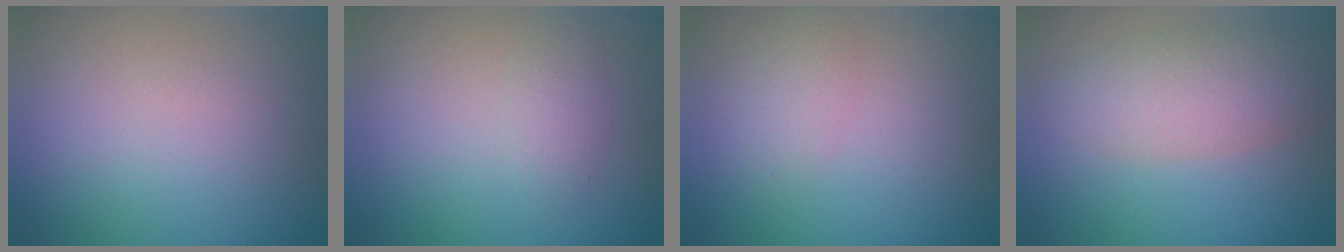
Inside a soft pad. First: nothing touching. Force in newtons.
{"total": 1.5, "press": 1.5, "slide": 0.0}
{"total": 1.6, "press": 1.6, "slide": 0.1}
{"total": 4.6, "press": 4.6, "slide": 0.2}